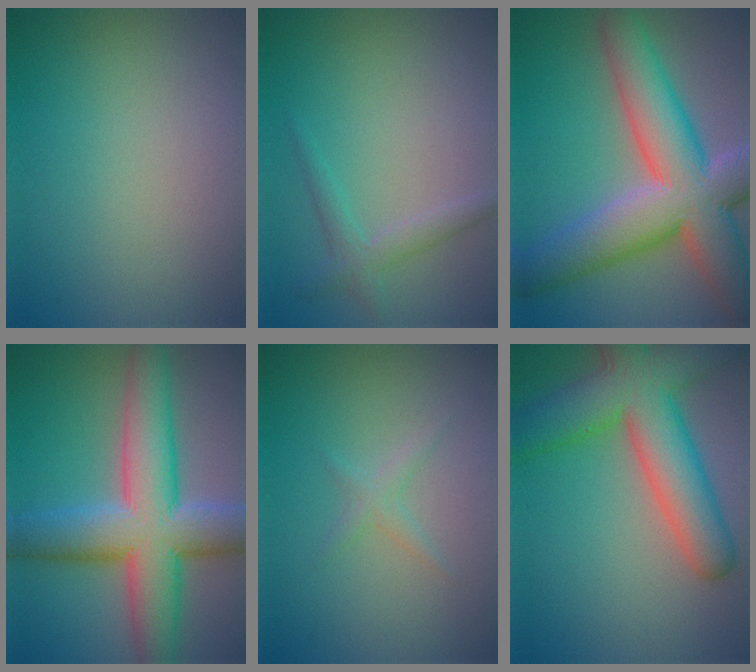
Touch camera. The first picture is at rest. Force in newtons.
{"total": 2.0, "press": 2.0, "slide": 0.1}
{"total": 12.1, "press": 12.1, "slide": 0.9}
{"total": 11.2, "press": 11.1, "slide": 0.8}
{"total": 1.1, "press": 1.1, "slide": 0.1}
{"total": 9.6, "press": 9.6, "slide": 0.6}